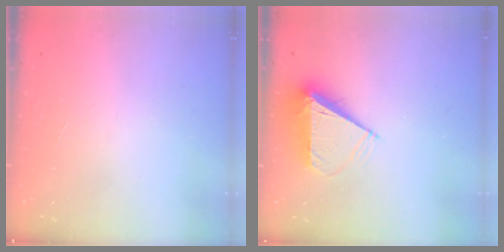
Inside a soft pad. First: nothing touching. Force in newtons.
{"total": 8.3, "press": 8.3, "slide": 0.8}